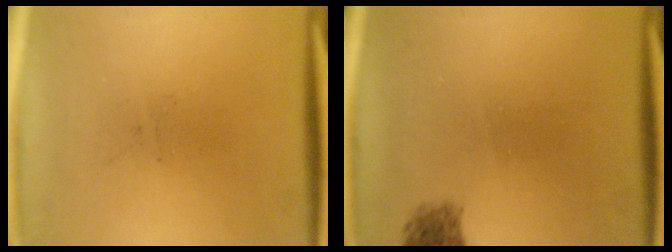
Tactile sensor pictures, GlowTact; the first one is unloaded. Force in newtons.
{"total": 1.8}